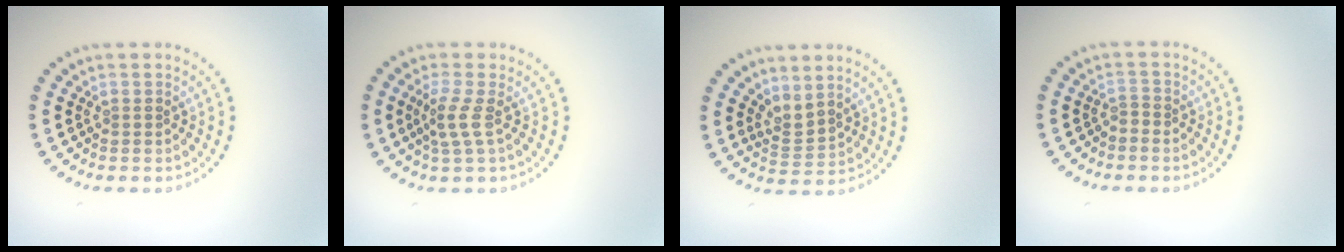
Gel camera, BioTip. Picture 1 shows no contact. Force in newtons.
{"total": 2.1, "press": 1.5, "slide": 1.5}
{"total": 2.2, "press": 1.5, "slide": 1.6}
{"total": 0.6, "press": 0.3, "slide": 0.5}